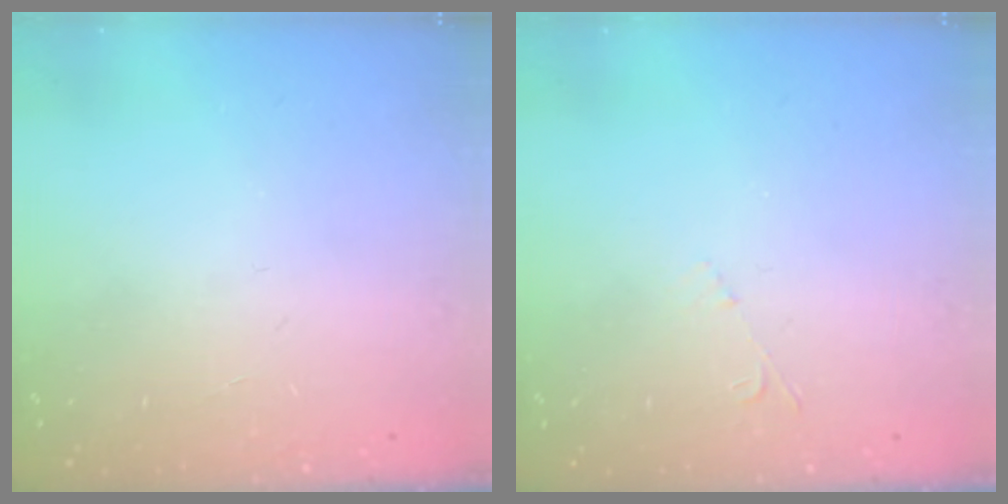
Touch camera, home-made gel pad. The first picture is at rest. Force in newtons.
{"total": 3.3, "press": 3.3, "slide": 0.5}